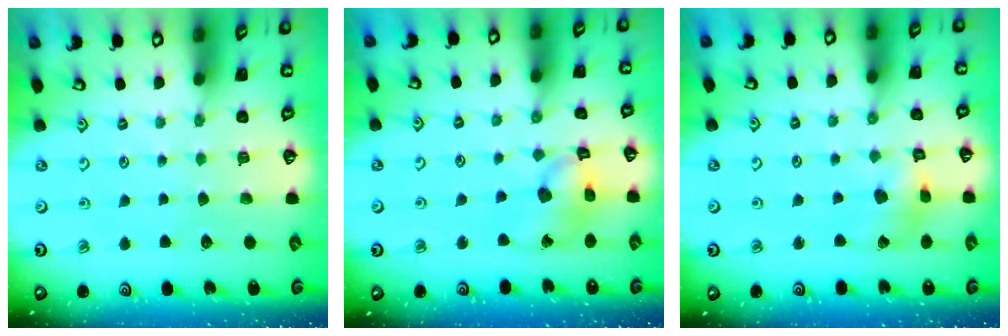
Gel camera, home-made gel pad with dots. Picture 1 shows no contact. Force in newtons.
{"total": 12.4, "press": 12.2, "slide": 1.7}
{"total": 6.0, "press": 6.0, "slide": 0.6}